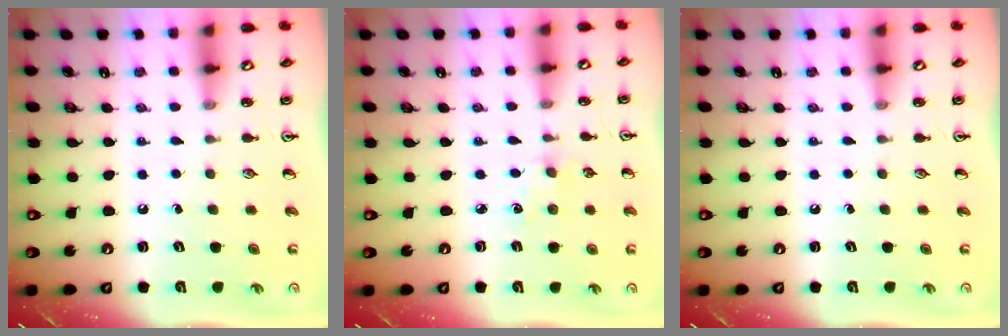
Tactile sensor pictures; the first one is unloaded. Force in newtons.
{"total": 1.7, "press": 1.7, "slide": 0.3}
{"total": 0.0}